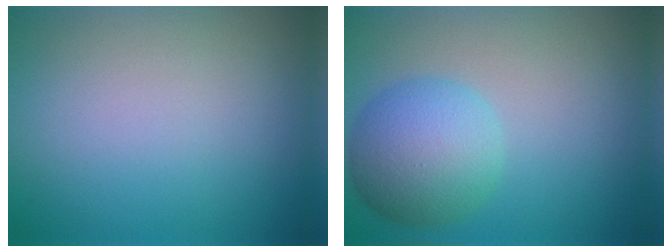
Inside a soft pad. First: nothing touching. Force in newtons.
{"total": 5.9, "press": 5.9, "slide": 0.3}